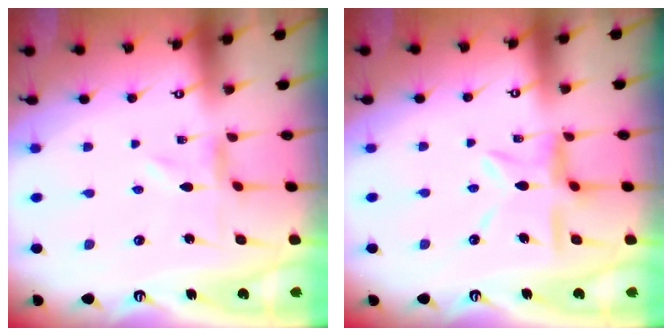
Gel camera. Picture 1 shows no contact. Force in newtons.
{"total": 8.7, "press": 8.7, "slide": 0.6}